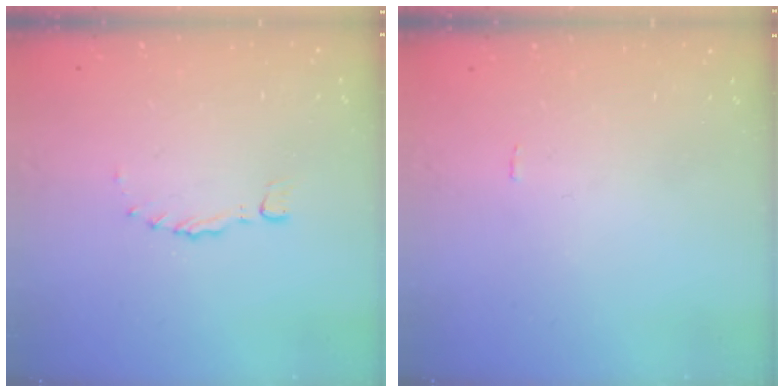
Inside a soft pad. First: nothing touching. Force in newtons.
{"total": 0.7, "press": 0.7, "slide": 0.0}